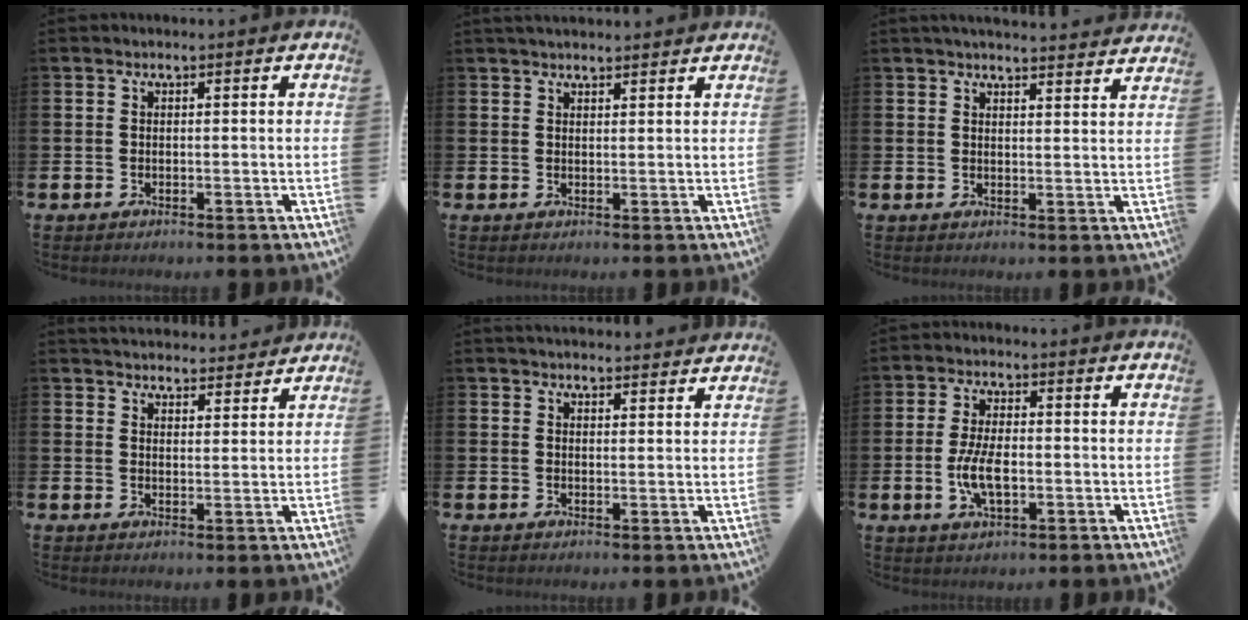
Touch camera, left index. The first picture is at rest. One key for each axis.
{"total": 2.2, "fx": 2.1, "fy": 0.3, "fz": 0.3, "tx": -0.002, "ty": -0.007, "tz": 0.037}
{"total": 3.7, "fx": 3.7, "fy": -0.1, "fz": 0.3, "tx": -0.004, "ty": -0.025, "tz": 0.065}
{"total": 4.1, "fx": 4.0, "fy": 0.7, "fz": 0.0, "tx": 0.000, "ty": -0.026, "tz": 0.072}
{"total": 2.9, "fx": 2.9, "fy": 0.4, "fz": 0.2, "tx": -0.001, "ty": -0.016, "tz": 0.051}
{"total": 5.6, "fx": -0.9, "fy": 2.5, "fz": 4.9, "tx": -0.096, "ty": -0.001, "tz": -0.019}